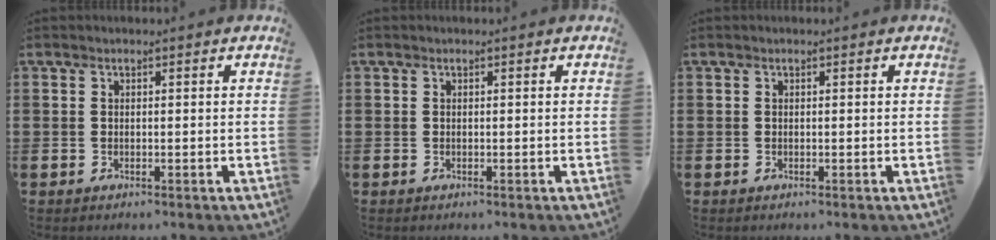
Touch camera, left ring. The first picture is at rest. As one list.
[{"total": 0.0}, {"total": 0.0}]